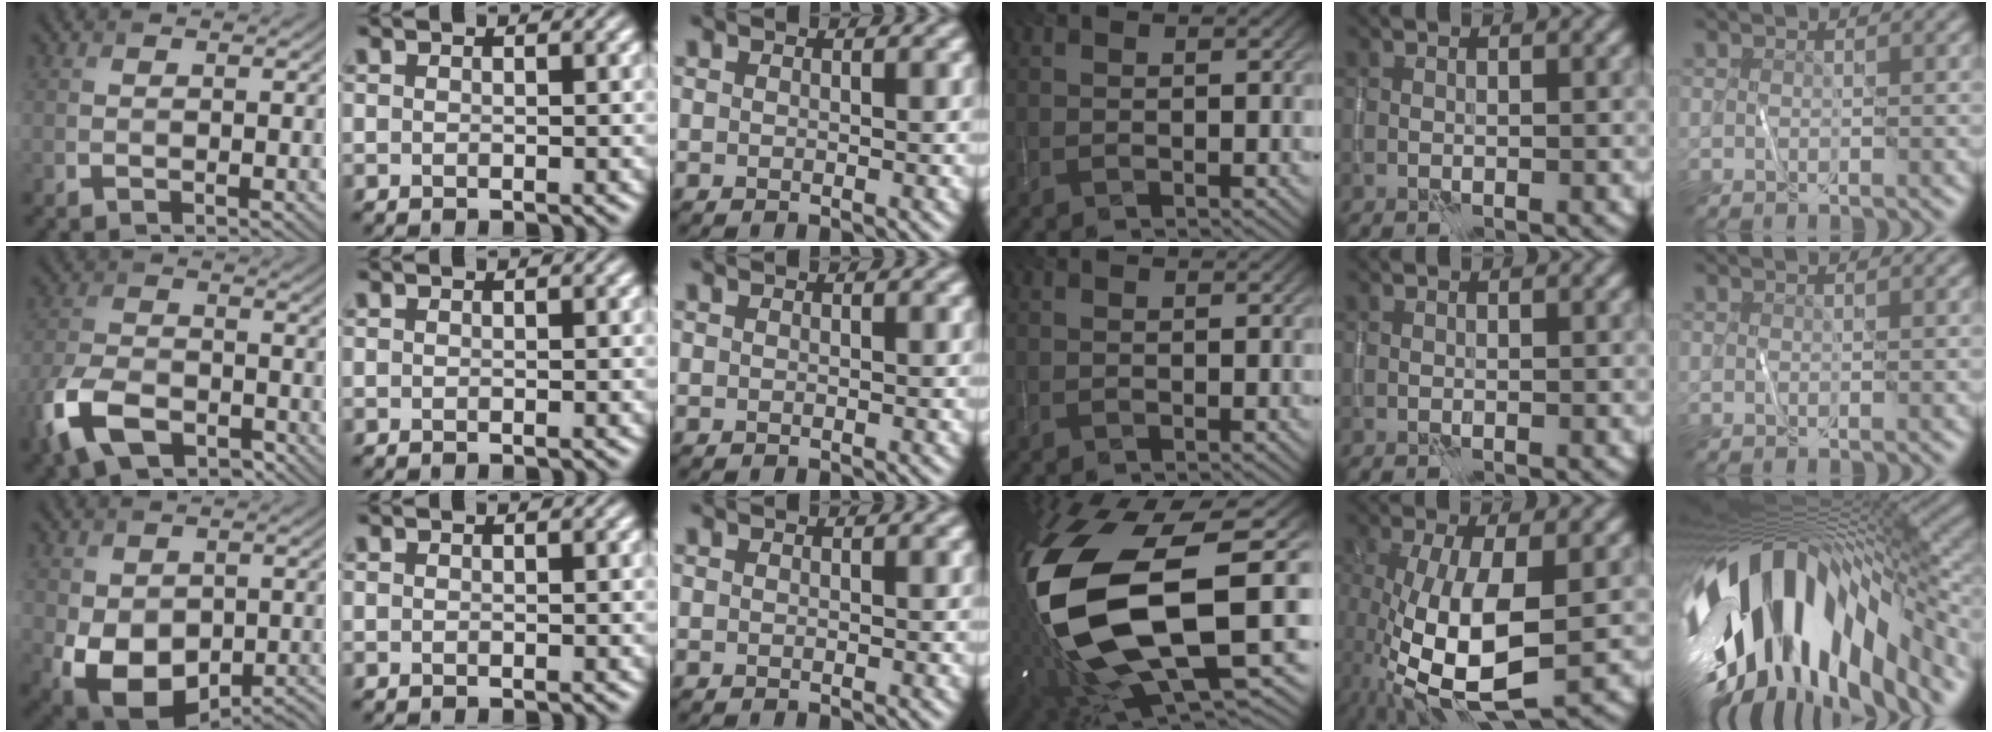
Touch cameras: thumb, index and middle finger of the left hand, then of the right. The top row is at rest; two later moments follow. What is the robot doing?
{"motion": "wipe", "object": "whiteboard"}